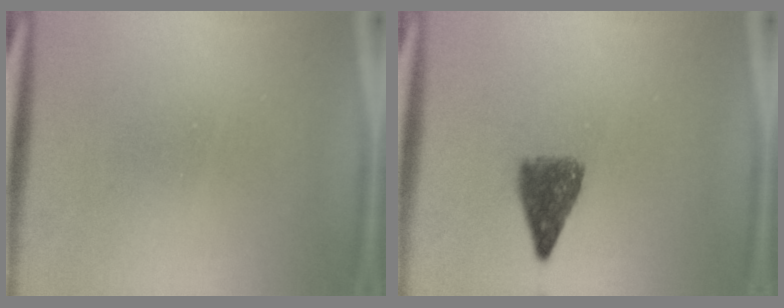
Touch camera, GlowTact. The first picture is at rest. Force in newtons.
{"total": 4.5}